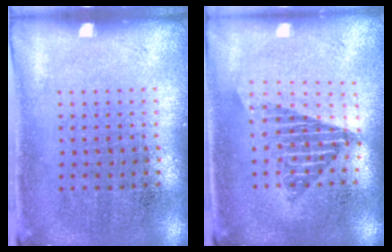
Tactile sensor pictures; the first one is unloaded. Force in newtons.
{"total": 1.6, "press": 1.3, "slide": 0.9}